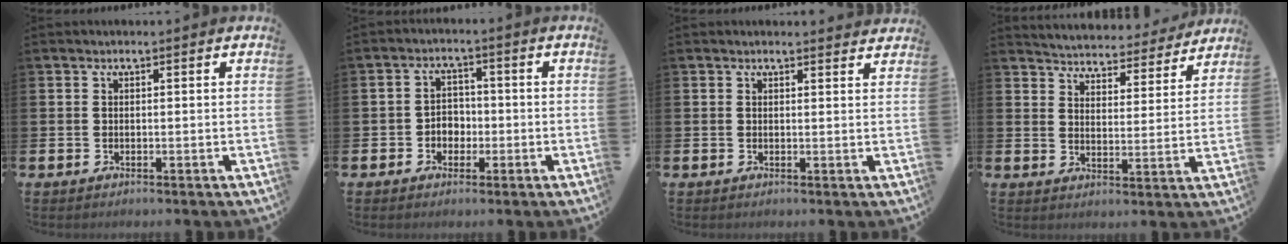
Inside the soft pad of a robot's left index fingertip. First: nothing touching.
{"total": 3.0, "force": [-1.1, 2.5, 1.2], "torque": [-0.022, 0.006, -0.027]}
{"total": 1.2, "force": [1.2, 0.2, 0.1], "torque": [0.006, -0.004, 0.021]}
{"total": 4.7, "force": [4.7, 0.6, -0.1], "torque": [-0.018, -0.042, 0.077]}